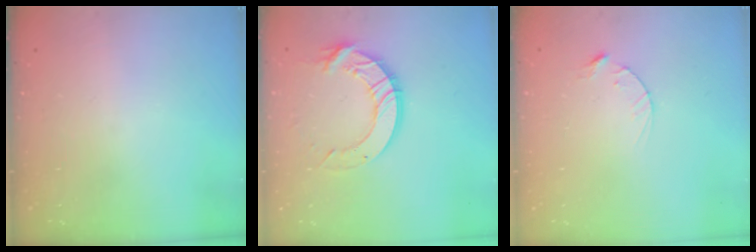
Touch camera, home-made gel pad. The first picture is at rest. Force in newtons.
{"total": 11.6, "press": 11.6, "slide": 1.2}
{"total": 2.8, "press": 2.8, "slide": 0.4}